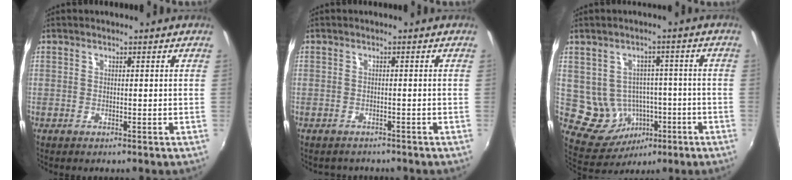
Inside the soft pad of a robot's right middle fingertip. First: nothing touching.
{"total": 2.0, "force": [-1.8, 0.8, 0.3], "torque": [-0.009, -0.006, -0.025]}
{"total": 9.6, "force": [-2.1, 8.6, 3.8], "torque": [-0.086, 0.011, -0.001]}